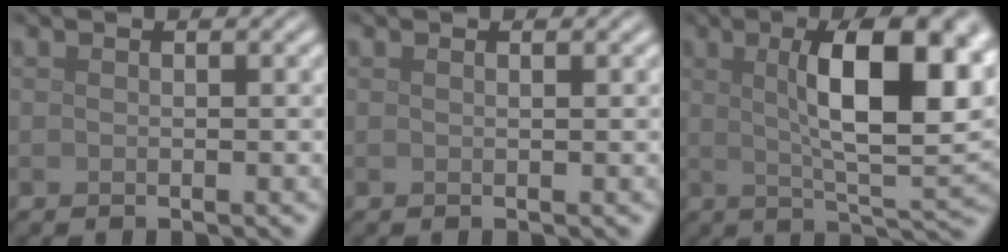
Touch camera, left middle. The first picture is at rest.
{"total": 0.5, "force": [0.2, 0.2, 0.4], "torque": [0.001, 0.002, 0.001]}
{"total": 11.8, "force": [2.6, 3.9, 10.8], "torque": [-0.149, 0.003, 0.042]}